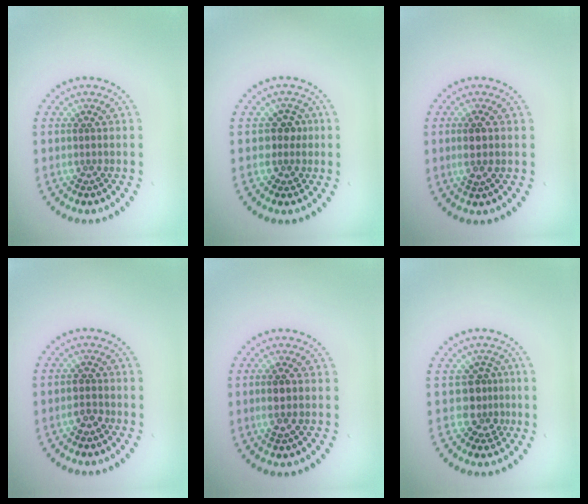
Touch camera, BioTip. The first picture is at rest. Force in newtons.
{"total": 1.9, "press": 1.6, "slide": 1.0}
{"total": 1.5, "press": 1.3, "slide": 0.8}
{"total": 1.5, "press": 1.5, "slide": 0.3}
{"total": 1.5, "press": 1.3, "slide": 0.8}
{"total": 2.5, "press": 1.8, "slide": 1.8}